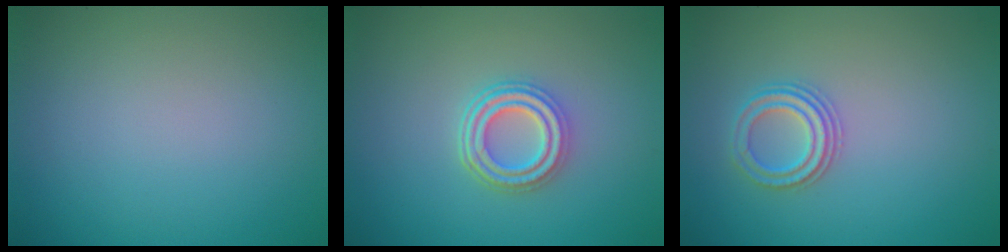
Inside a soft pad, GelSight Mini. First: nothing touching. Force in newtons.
{"total": 4.0, "press": 3.1, "slide": 2.6}
{"total": 2.2, "press": 2.1, "slide": 0.7}